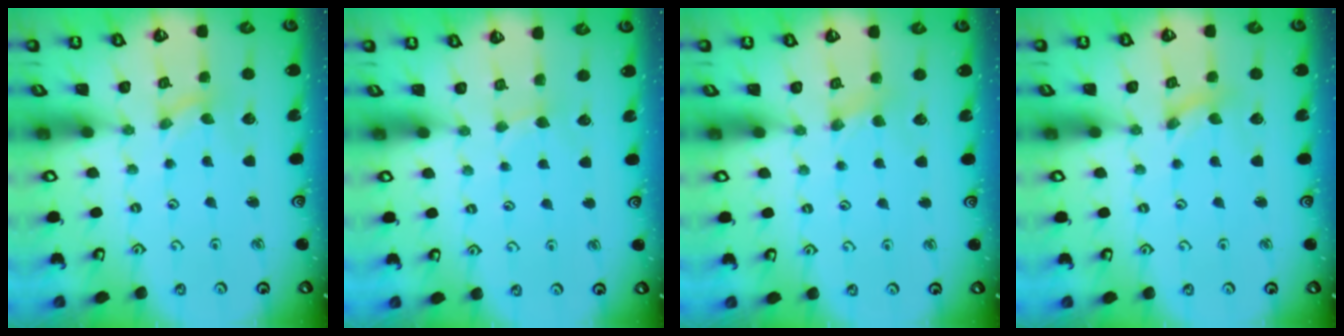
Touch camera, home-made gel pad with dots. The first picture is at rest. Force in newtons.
{"total": 1.3, "press": 1.3, "slide": 0.2}
{"total": 2.2, "press": 2.2, "slide": 0.4}
{"total": 0.0}